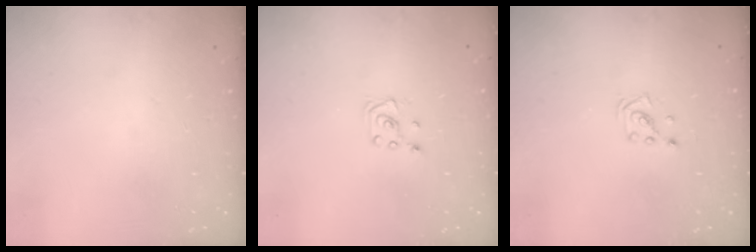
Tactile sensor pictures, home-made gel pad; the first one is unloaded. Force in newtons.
{"total": 3.0, "press": 2.9, "slide": 0.3}
{"total": 1.9, "press": 1.9, "slide": 0.1}